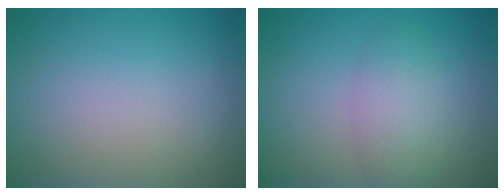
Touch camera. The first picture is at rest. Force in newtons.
{"total": 3.3, "press": 3.3, "slide": 0.1}